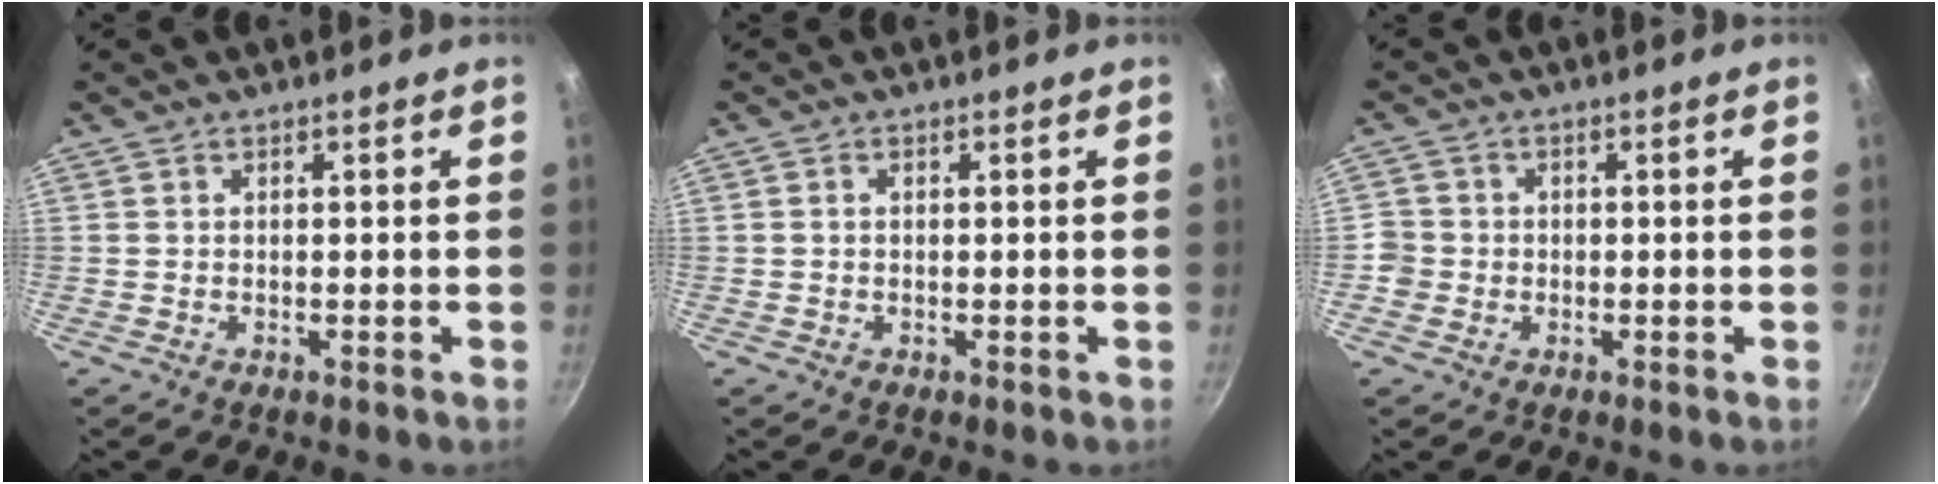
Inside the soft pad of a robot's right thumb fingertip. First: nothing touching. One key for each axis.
{"total": 0.7, "fx": 0.0, "fy": 0.5, "fz": 0.5, "tx": -0.007, "ty": 0.004, "tz": 0.001}
{"total": 3.6, "fx": -1.0, "fy": 3.3, "fz": 0.8, "tx": 0.004, "ty": 0.013, "tz": -0.022}